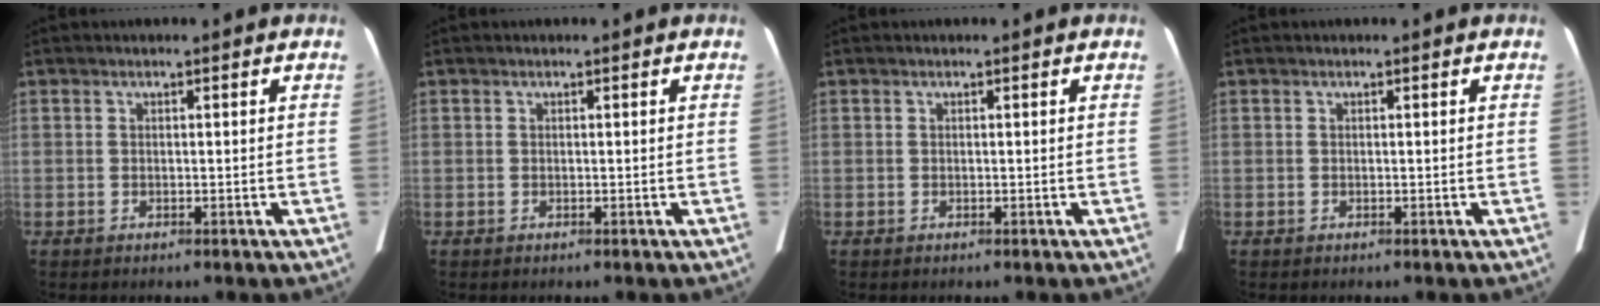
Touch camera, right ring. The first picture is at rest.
{"total": 0.0}
{"total": 0.0}
{"total": 0.0}